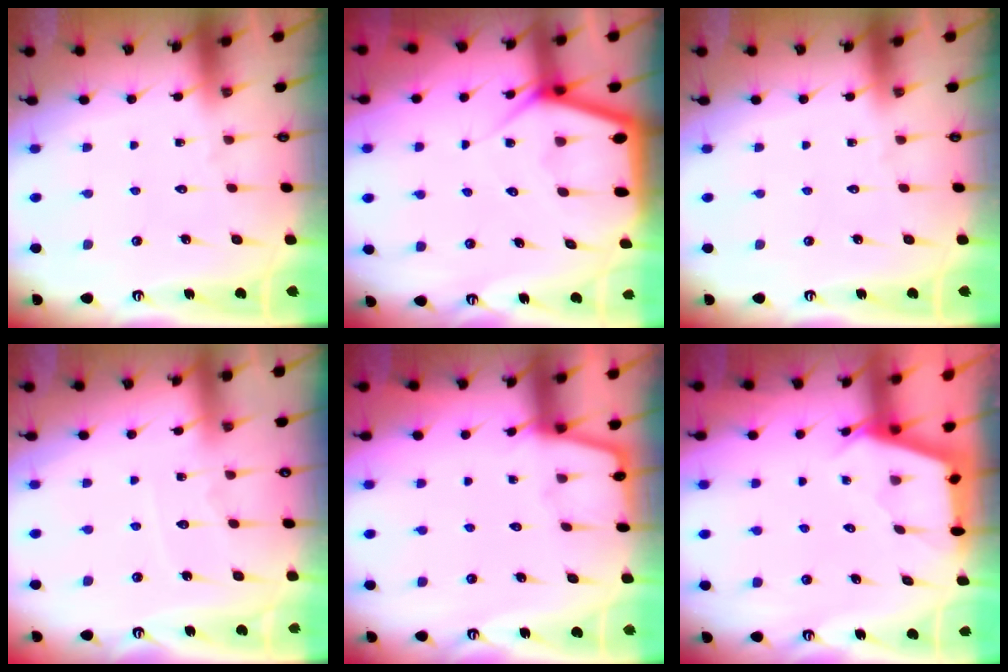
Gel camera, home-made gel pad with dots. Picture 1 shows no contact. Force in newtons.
{"total": 5.3, "press": 5.2, "slide": 0.5}
{"total": 0.0}
{"total": 5.1, "press": 5.0, "slide": 0.7}
{"total": 2.7, "press": 2.6, "slide": 0.4}
{"total": 2.5, "press": 2.5, "slide": 0.4}